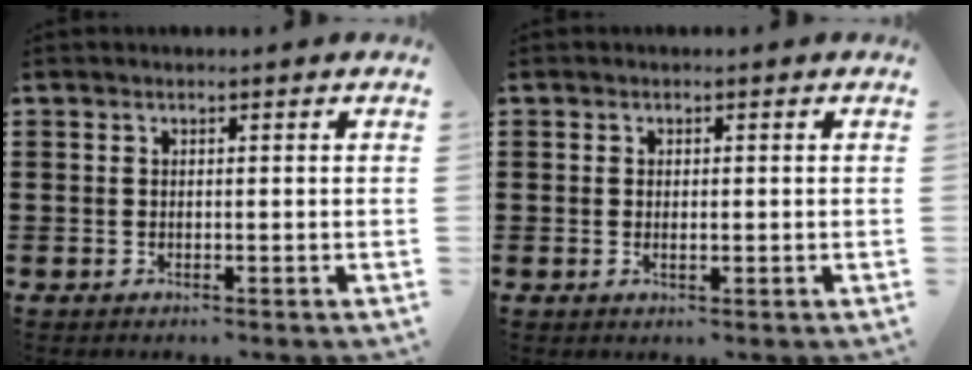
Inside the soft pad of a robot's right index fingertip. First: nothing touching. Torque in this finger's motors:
{"motor_torque": [-0.81, 0.91, -0.03, 0.00]}